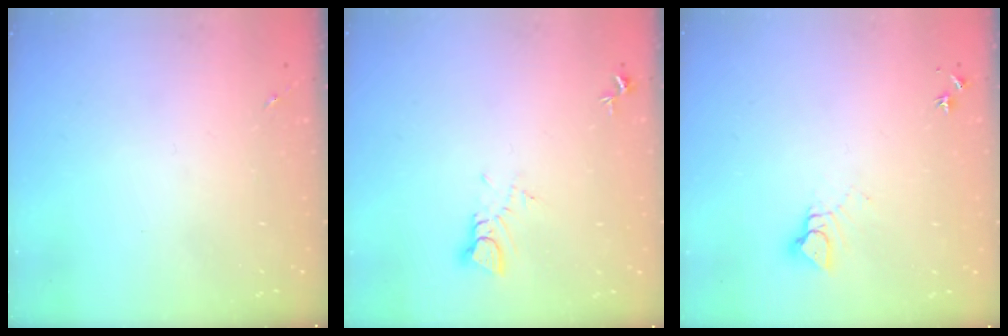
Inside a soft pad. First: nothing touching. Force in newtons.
{"total": 3.9, "press": 3.9, "slide": 0.2}
{"total": 4.7, "press": 4.7, "slide": 0.3}